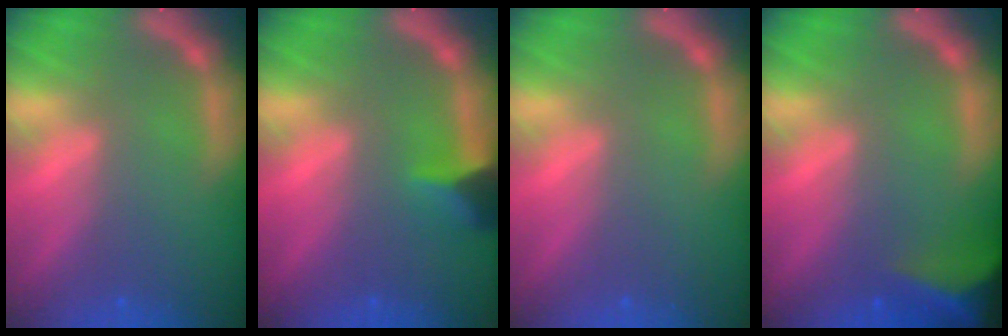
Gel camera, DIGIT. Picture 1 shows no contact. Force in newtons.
{"total": 2.9}
{"total": 0.0}
{"total": 9.5}